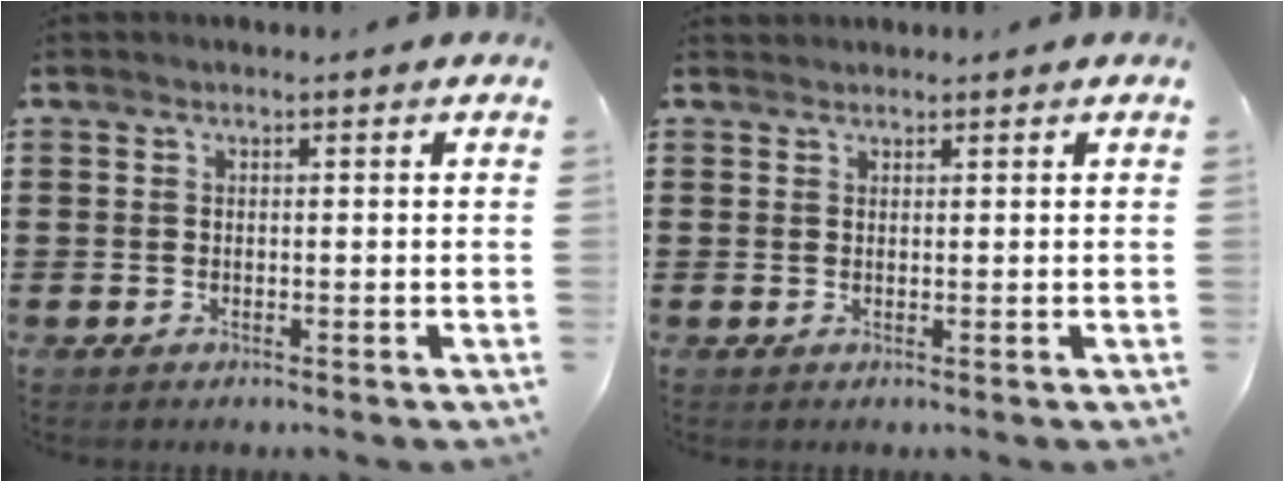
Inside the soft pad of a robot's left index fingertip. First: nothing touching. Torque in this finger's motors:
{"motor_torque": [0.02, -0.02, -0.02, -0.01]}